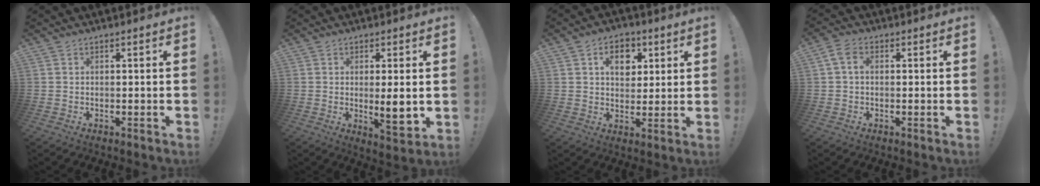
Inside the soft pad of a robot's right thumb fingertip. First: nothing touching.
{"total": 7.7, "force": [0.3, 1.6, 7.6], "torque": [-0.106, -0.019, 0.005]}
{"total": 8.6, "force": [3.6, 6.1, 4.8], "torque": [-0.064, -0.007, 0.064]}
{"total": 4.4, "force": [0.7, 2.9, 3.3], "torque": [-0.076, 0.013, 0.015]}